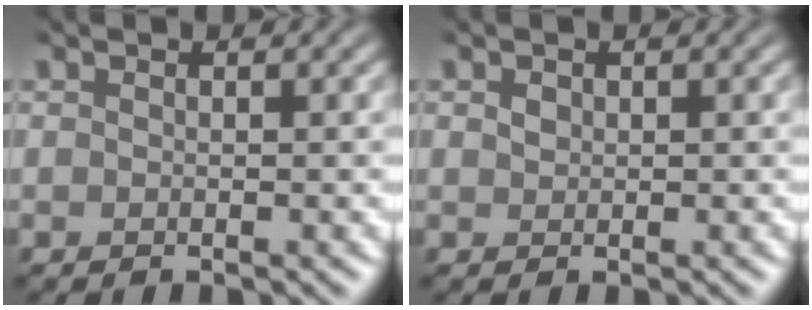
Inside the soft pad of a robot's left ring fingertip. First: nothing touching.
{"total": 0.6, "force": [0.2, 0.5, 0.3], "torque": [-0.006, -0.002, 0.005]}